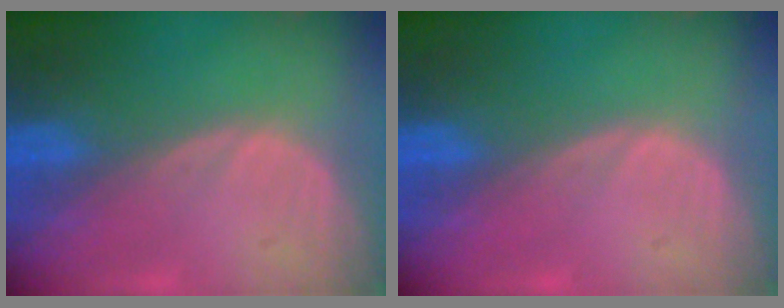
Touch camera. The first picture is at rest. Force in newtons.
{"total": 0.0}